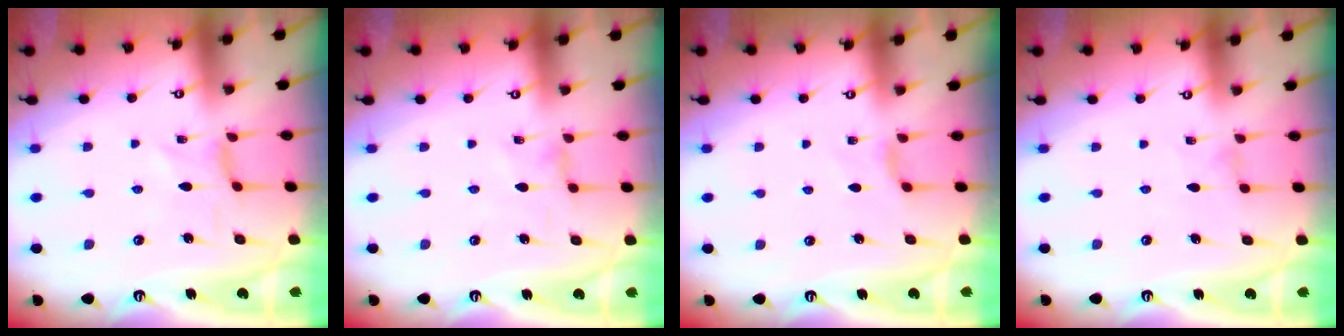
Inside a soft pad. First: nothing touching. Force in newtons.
{"total": 0.8, "press": 0.8, "slide": 0.3}
{"total": 2.1, "press": 2.0, "slide": 0.5}
{"total": 0.0}